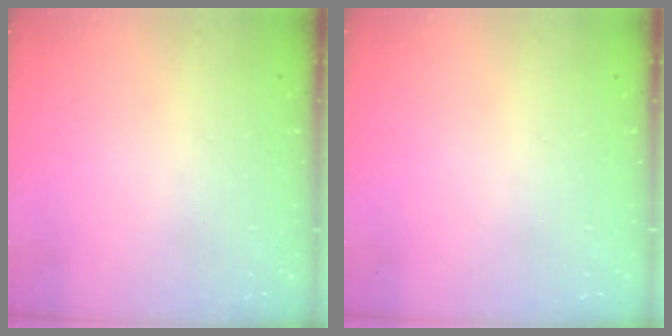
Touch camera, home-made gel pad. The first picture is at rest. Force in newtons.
{"total": 0.0}